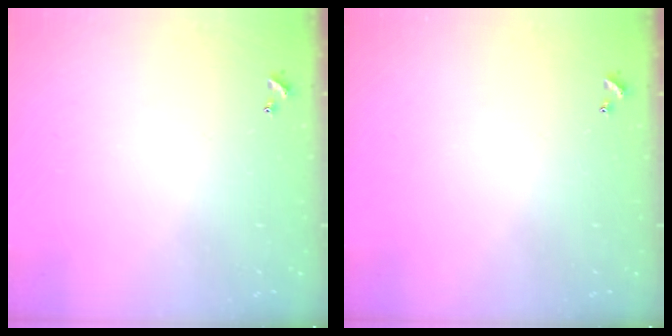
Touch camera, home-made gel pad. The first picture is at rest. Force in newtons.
{"total": 0.0}